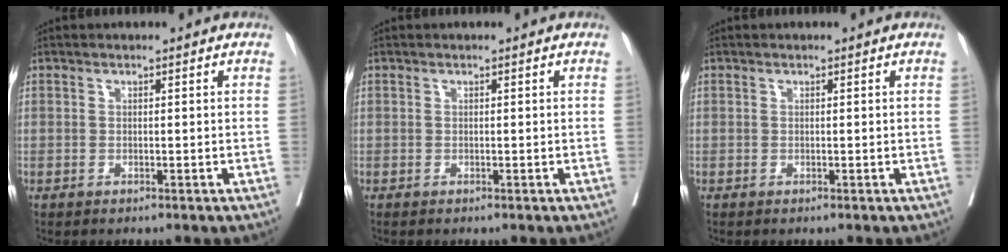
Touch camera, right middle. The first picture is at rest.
{"total": 0.0}
{"total": 0.0}